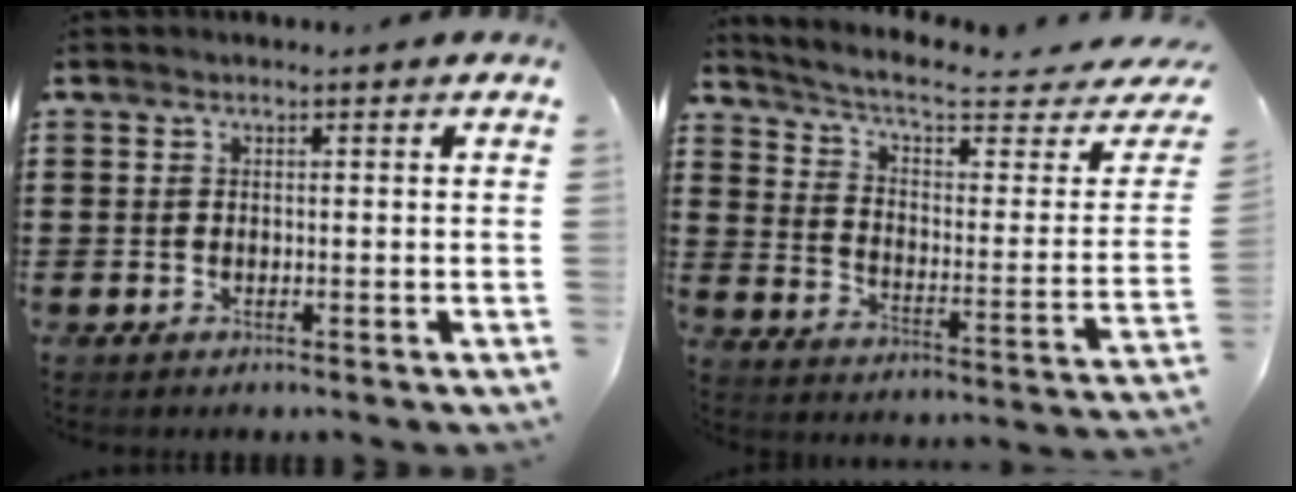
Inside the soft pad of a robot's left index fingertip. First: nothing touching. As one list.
[{"total": 5.9, "force": [4.4, 1.0, 3.8], "torque": [-0.095, -0.038, 0.071]}]